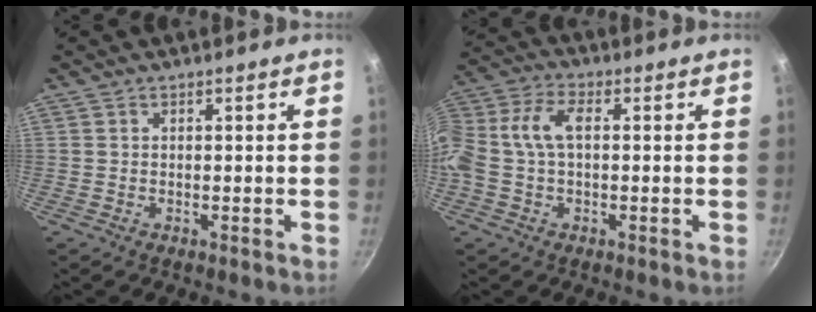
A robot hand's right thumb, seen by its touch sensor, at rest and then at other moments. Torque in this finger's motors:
{"motor_torque": [0.52, 0.52, 0.44, 0.29, 0.58]}